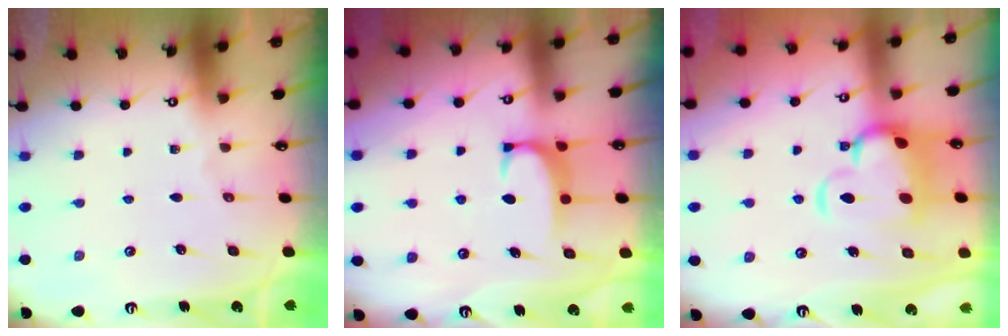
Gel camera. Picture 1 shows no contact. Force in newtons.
{"total": 1.8, "press": 1.7, "slide": 0.5}
{"total": 7.1, "press": 6.8, "slide": 1.9}